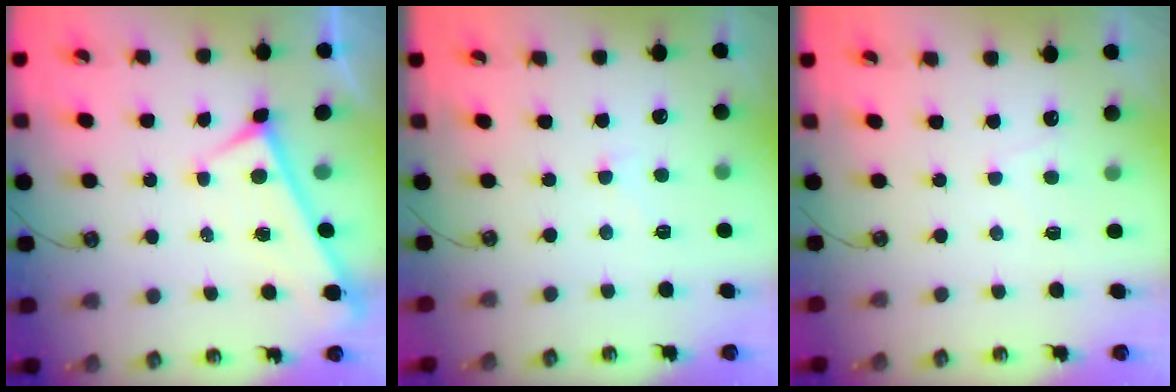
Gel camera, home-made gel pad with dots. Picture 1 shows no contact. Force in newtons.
{"total": 1.8, "press": 1.7, "slide": 0.6}
{"total": 2.2, "press": 2.2, "slide": 0.3}